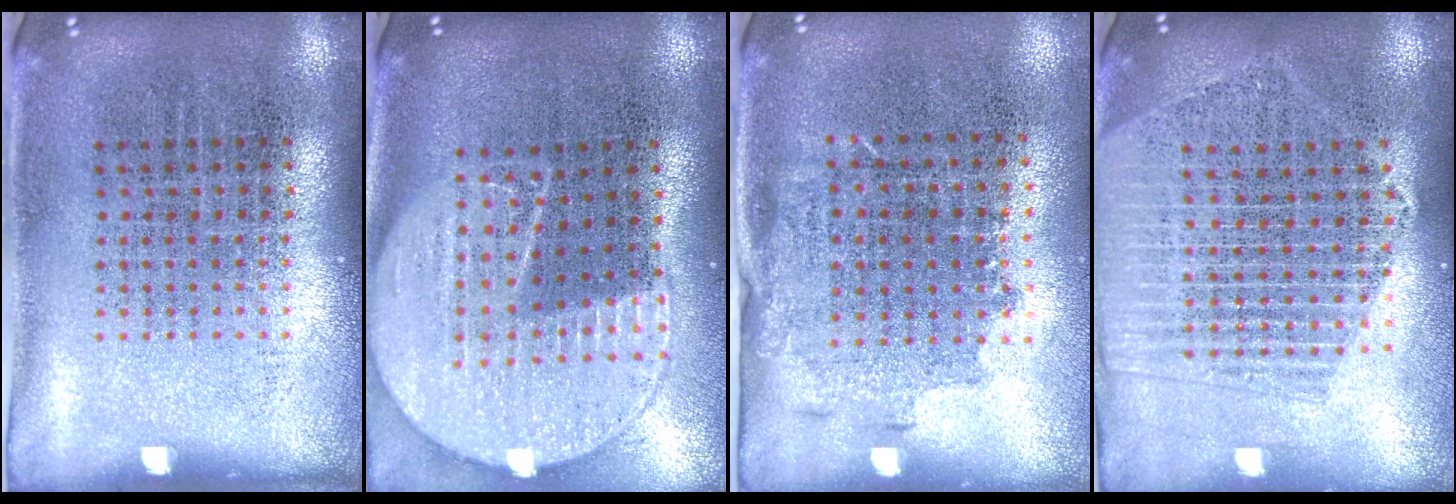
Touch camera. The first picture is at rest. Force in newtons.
{"total": 2.1, "press": 1.8, "slide": 1.1}
{"total": 1.5, "press": 1.2, "slide": 1.0}
{"total": 2.0, "press": 1.8, "slide": 0.9}